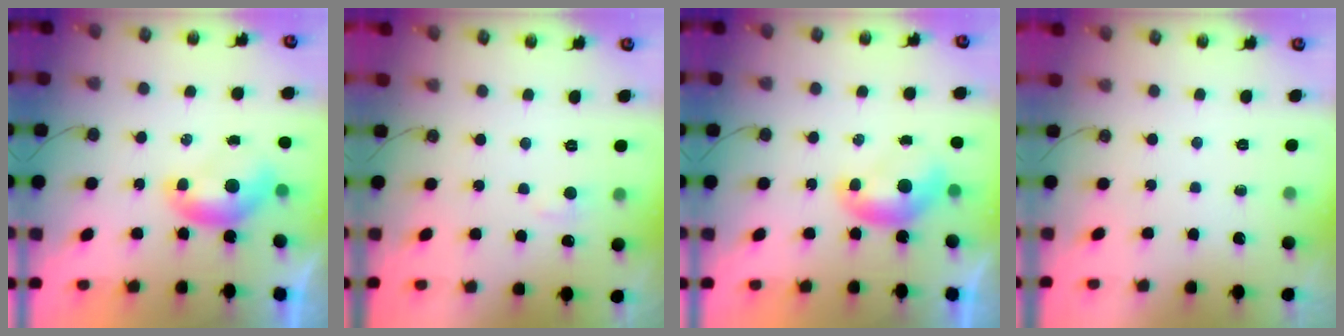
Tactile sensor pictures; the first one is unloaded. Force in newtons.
{"total": 1.8, "press": 1.7, "slide": 0.6}
{"total": 0.0}
{"total": 0.0}